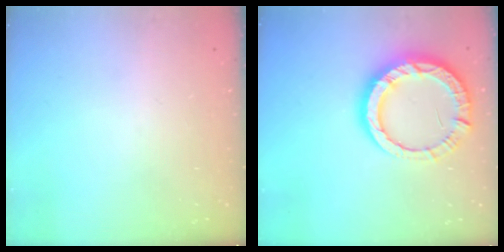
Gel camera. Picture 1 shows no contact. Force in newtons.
{"total": 12.5, "press": 12.4, "slide": 0.9}